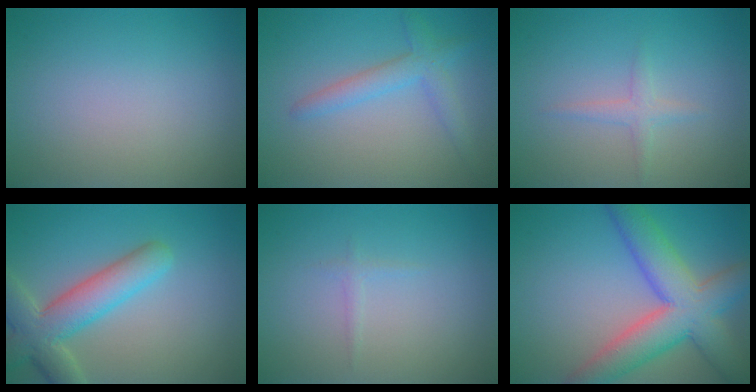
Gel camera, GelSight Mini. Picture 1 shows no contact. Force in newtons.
{"total": 2.7, "press": 2.7, "slide": 0.0}
{"total": 1.4, "press": 1.4, "slide": 0.0}
{"total": 6.1, "press": 6.1, "slide": 0.7}
{"total": 0.6, "press": 0.6, "slide": 0.0}
{"total": 8.5, "press": 8.4, "slide": 0.4}